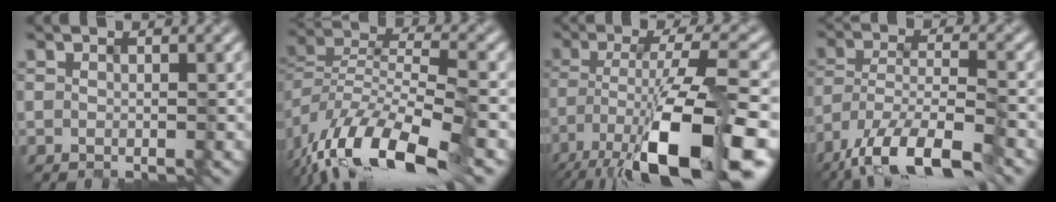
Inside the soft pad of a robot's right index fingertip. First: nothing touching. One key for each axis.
{"total": 12.8, "fx": -8.7, "fy": 4.3, "fz": 8.3, "tx": -0.165, "ty": -0.010, "tz": -0.153}
{"total": 14.2, "fx": -6.8, "fy": 3.3, "fz": 12.0, "tx": -0.197, "ty": 0.001, "tz": -0.114}
{"total": 10.1, "fx": -7.5, "fy": 2.9, "fz": 6.2, "tx": -0.117, "ty": -0.005, "tz": -0.135}